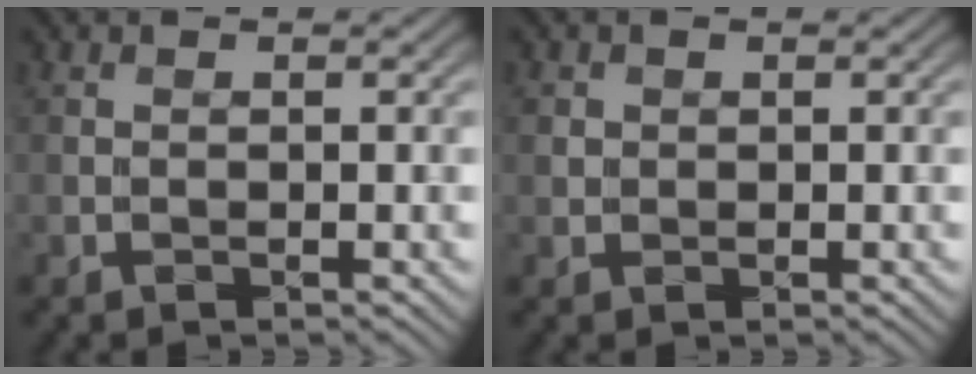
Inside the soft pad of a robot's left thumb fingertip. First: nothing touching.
{"total": 1.3, "force": [0.3, 1.2, 0.3], "torque": [-0.004, -0.005, 0.006]}